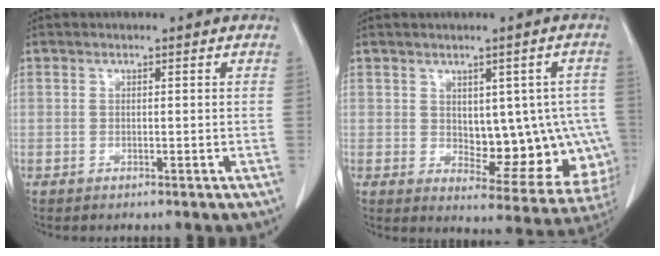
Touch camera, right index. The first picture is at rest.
{"total": 13.2, "force": [-0.3, 7.0, 11.2], "torque": [-0.121, 0.012, 0.019]}